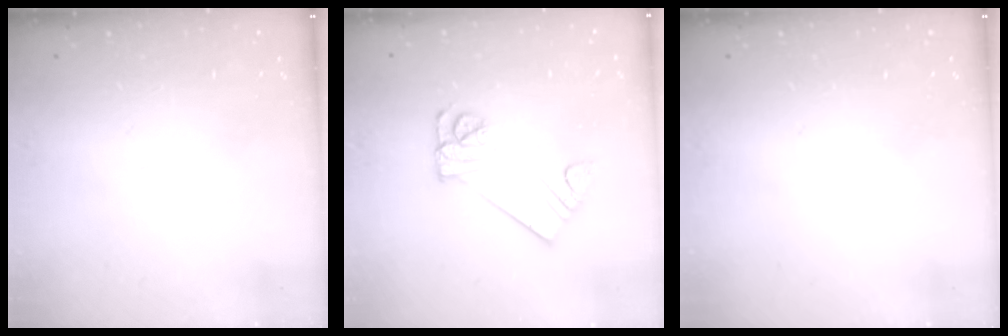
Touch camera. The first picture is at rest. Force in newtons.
{"total": 9.3, "press": 9.3, "slide": 0.9}
{"total": 0.0}